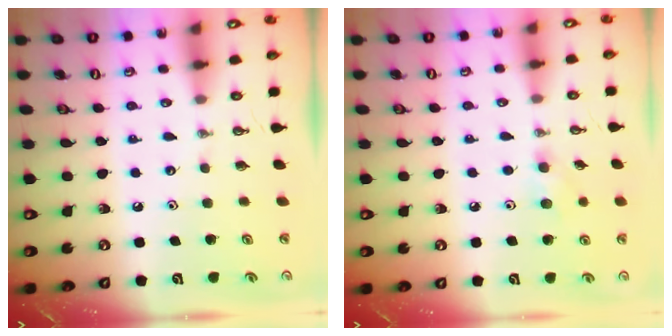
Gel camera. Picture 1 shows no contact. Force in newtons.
{"total": 7.2, "press": 7.1, "slide": 1.0}